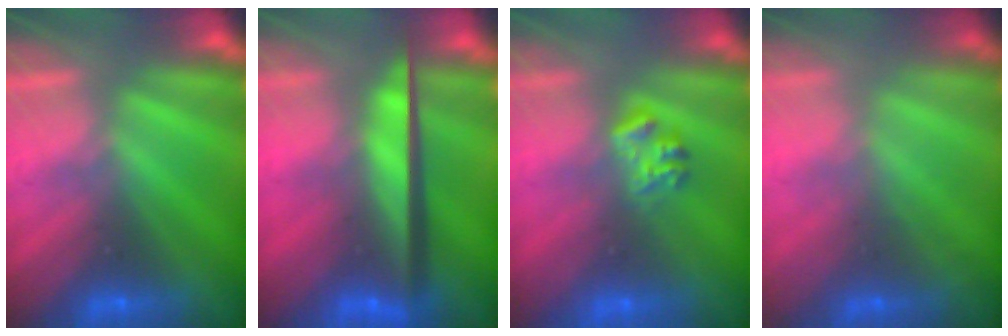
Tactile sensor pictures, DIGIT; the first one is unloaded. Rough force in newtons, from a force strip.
{"total": 9.6}
{"total": 2.3}
{"total": 1.7}